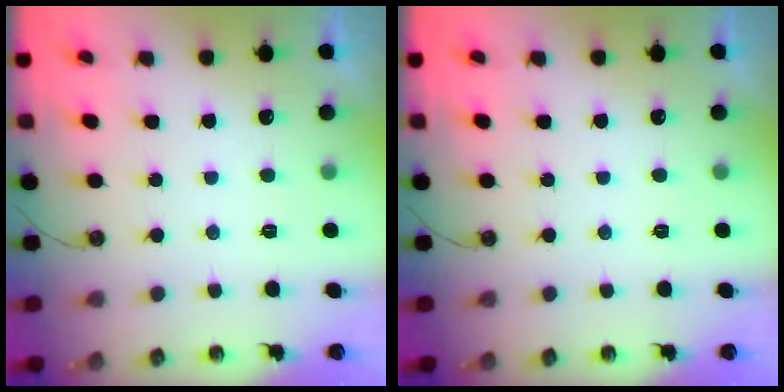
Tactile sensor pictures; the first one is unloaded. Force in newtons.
{"total": 0.0}